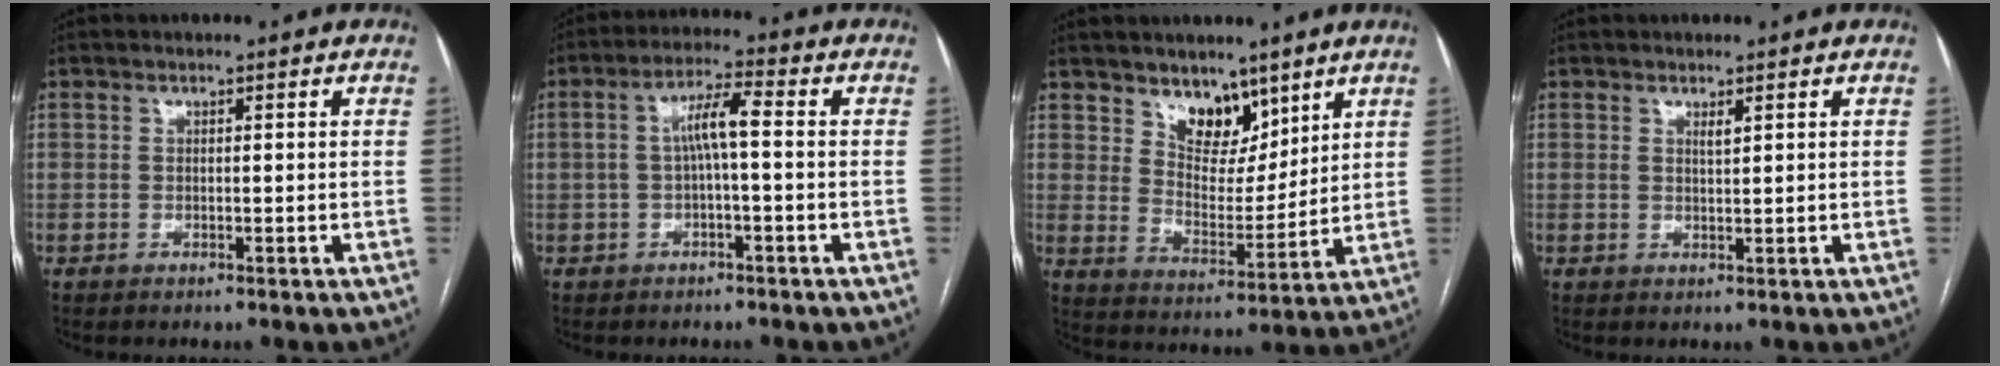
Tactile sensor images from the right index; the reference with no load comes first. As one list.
[{"total": 5.6, "force": [-0.2, 1.1, 5.4], "torque": [-0.102, 0.026, -0.002]}, {"total": 8.0, "force": [5.5, 4.2, 3.8], "torque": [-0.058, -0.008, 0.105]}, {"total": 1.0, "force": [0.6, 0.2, 0.8], "torque": [-0.016, -0.002, 0.011]}]